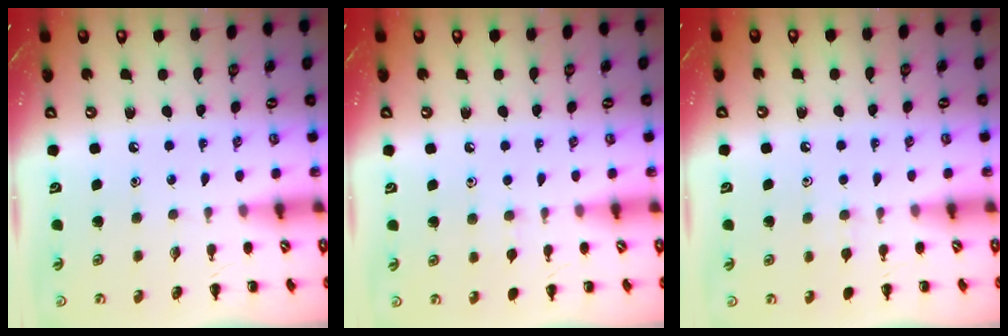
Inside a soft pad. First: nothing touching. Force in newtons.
{"total": 4.4, "press": 4.2, "slide": 1.1}
{"total": 4.9, "press": 4.7, "slide": 1.5}